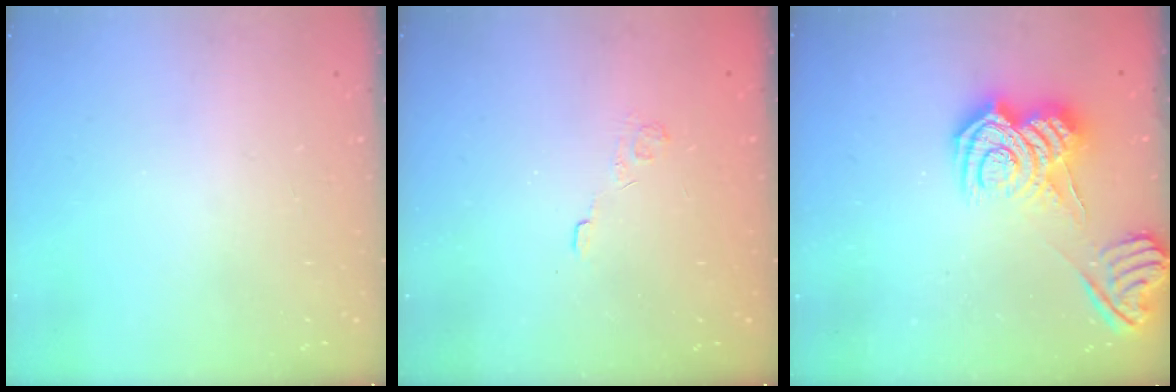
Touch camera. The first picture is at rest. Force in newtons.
{"total": 2.4, "press": 1.9, "slide": 1.4}
{"total": 9.6, "press": 9.6, "slide": 0.7}